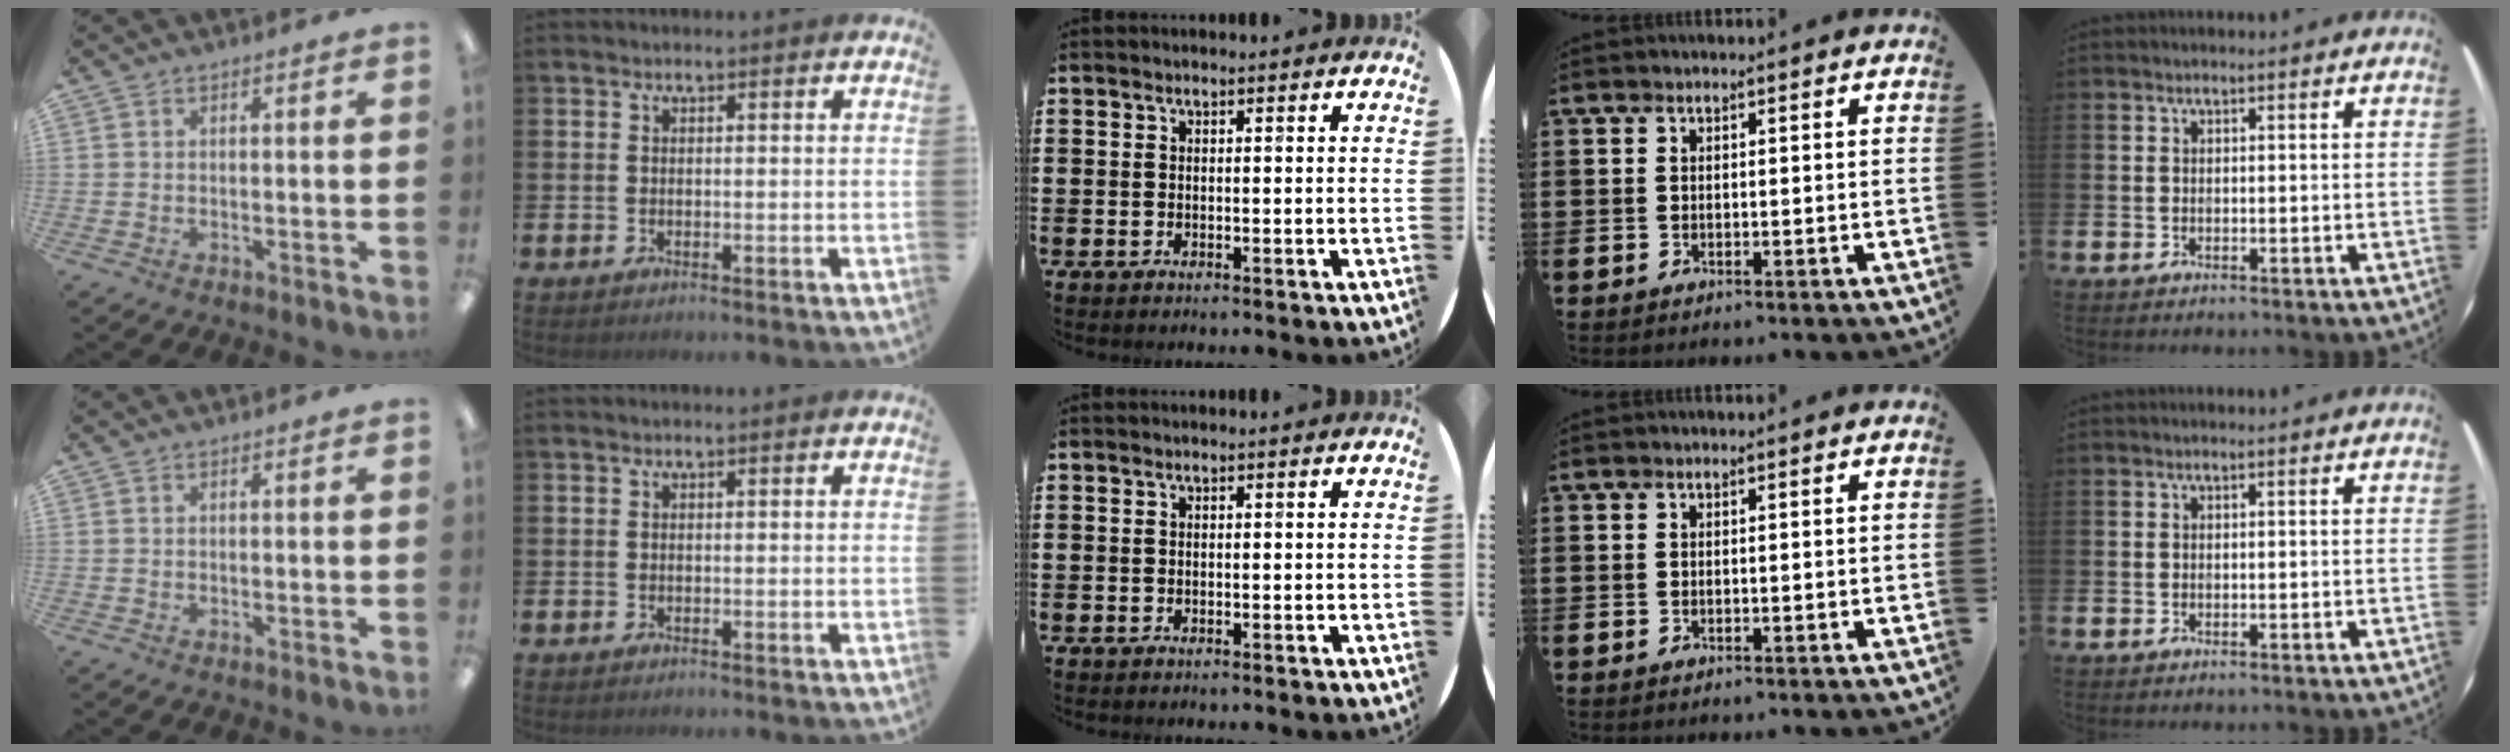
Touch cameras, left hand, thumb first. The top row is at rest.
{}